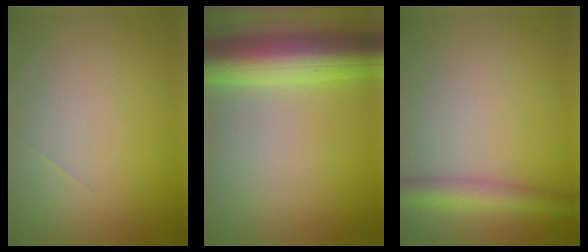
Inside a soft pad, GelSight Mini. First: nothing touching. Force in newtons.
{"total": 9.5, "press": 9.5, "slide": 0.1}
{"total": 3.5, "press": 3.5, "slide": 0.1}